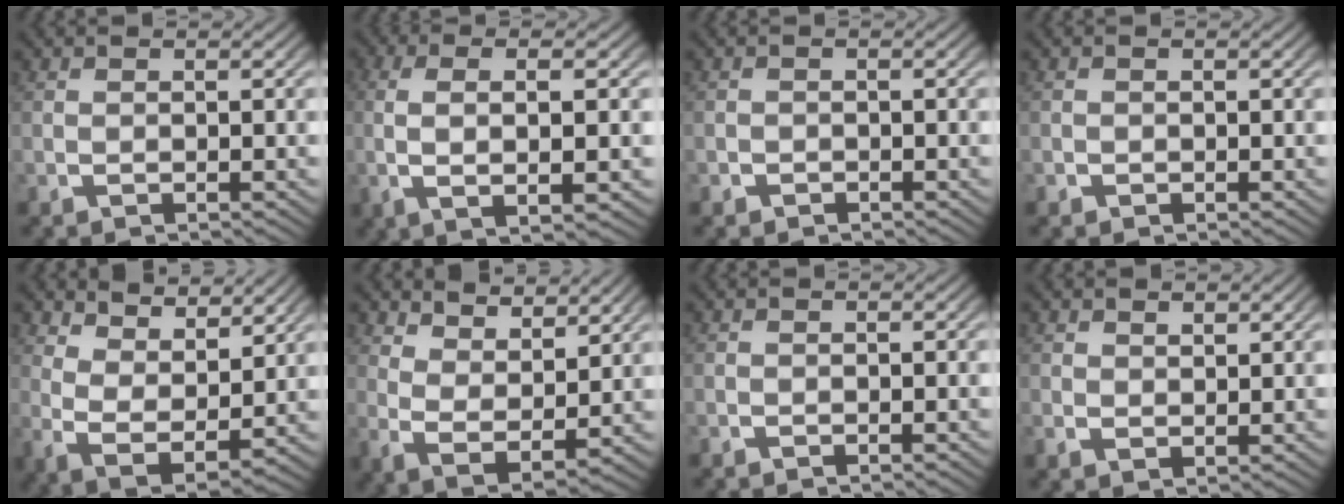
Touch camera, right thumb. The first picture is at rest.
{"total": 6.5, "force": [0.4, 2.2, 6.1], "torque": [-0.119, 0.002, 0.011]}
{"total": 0.9, "force": [-0.7, 0.6, 0.0], "torque": [0.000, -0.005, -0.013]}
{"total": 0.7, "force": [-0.3, 0.6, 0.1], "torque": [0.000, -0.004, -0.006]}
{"total": 6.0, "force": [0.5, 4.3, 4.2], "torque": [-0.107, -0.046, 0.032]}
{"total": 5.2, "force": [1.1, 3.6, 3.6], "torque": [-0.087, -0.037, 0.040]}
{"total": 0.0}
{"total": 1.4, "force": [1.2, 0.6, 0.4], "torque": [-0.003, -0.004, 0.028]}